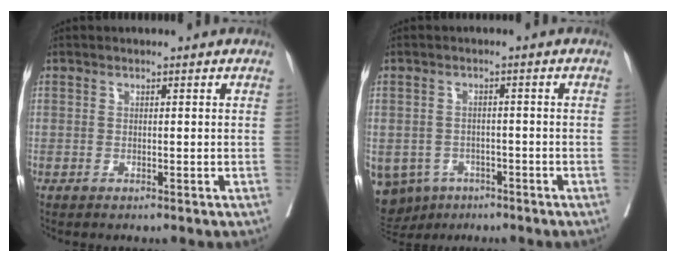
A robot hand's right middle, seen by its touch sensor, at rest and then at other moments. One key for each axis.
{"total": 10.1, "fx": -5.6, "fy": 8.0, "fz": 2.6, "tx": -0.078, "ty": 0.001, "tz": -0.071}